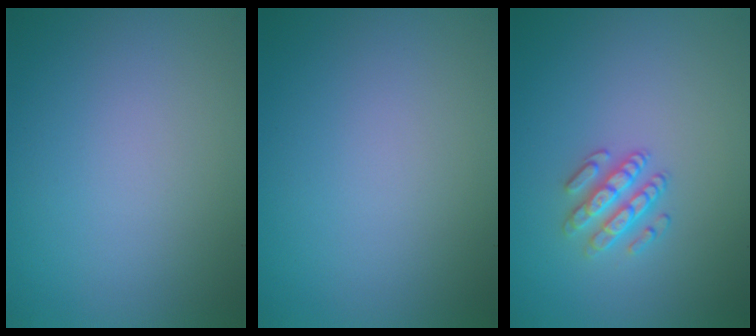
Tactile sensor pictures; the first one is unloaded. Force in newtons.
{"total": 0.0}
{"total": 2.5, "press": 2.4, "slide": 0.6}